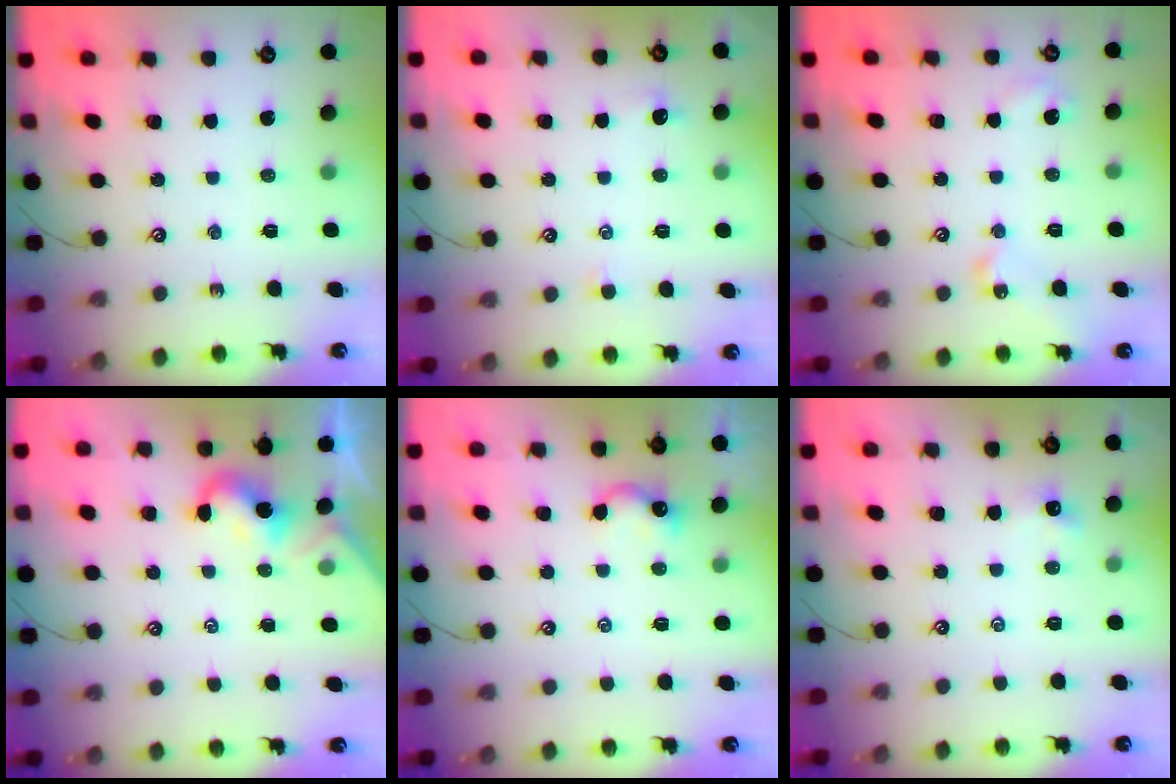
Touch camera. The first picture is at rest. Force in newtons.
{"total": 0.8, "press": 0.7, "slide": 0.5}
{"total": 9.1, "press": 9.1, "slide": 0.7}
{"total": 0.0}
{"total": 0.8, "press": 0.6, "slide": 0.5}
{"total": 1.2, "press": 1.1, "slide": 0.4}